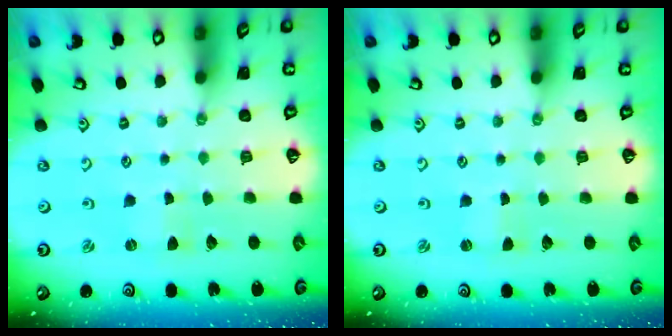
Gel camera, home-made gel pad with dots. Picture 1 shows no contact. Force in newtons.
{"total": 0.0}